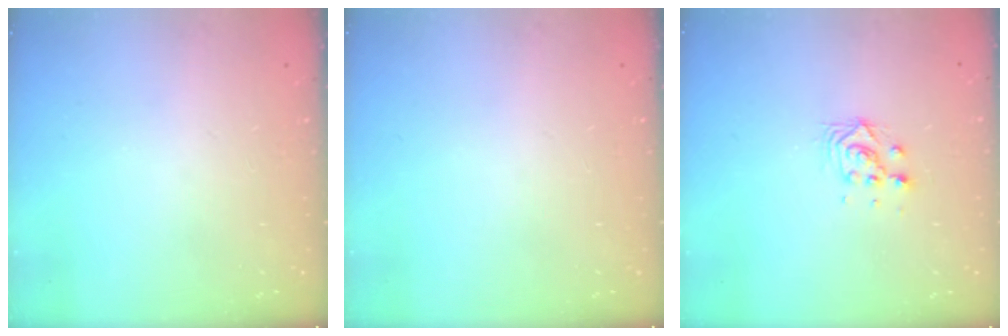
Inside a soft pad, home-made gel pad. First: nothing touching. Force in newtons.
{"total": 0.0}
{"total": 4.8, "press": 4.8, "slide": 0.1}